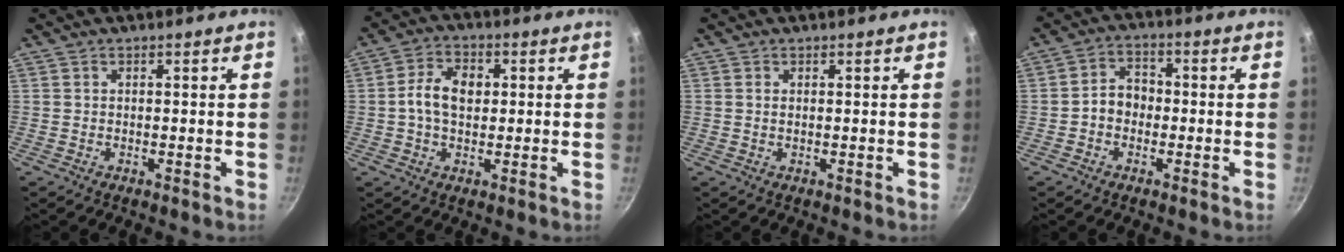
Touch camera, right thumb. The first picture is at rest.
{"total": 7.6, "force": [0.5, 5.1, 5.6], "torque": [-0.093, 0.015, 0.005]}
{"total": 0.6, "force": [0.1, 0.3, 0.5], "torque": [-0.013, 0.000, 0.003]}
{"total": 5.7, "force": [-1.1, 4.4, 3.4], "torque": [-0.037, 0.024, -0.031]}